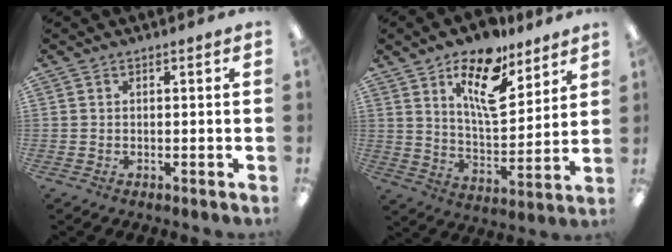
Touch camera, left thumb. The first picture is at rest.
{"total": 16.3, "force": [10.5, 7.0, 10.2], "torque": [-0.150, -0.056, 0.176]}